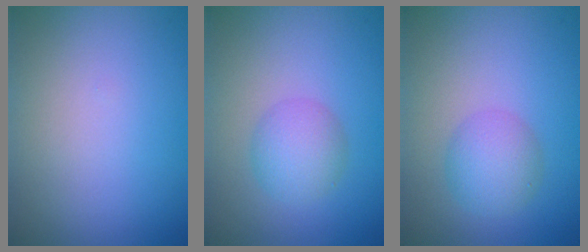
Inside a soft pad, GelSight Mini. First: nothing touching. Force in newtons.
{"total": 2.9, "press": 2.9, "slide": 0.0}
{"total": 3.0, "press": 3.0, "slide": 0.1}